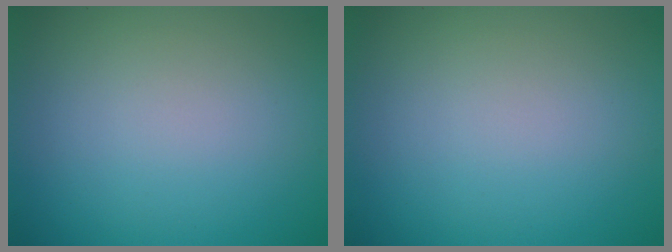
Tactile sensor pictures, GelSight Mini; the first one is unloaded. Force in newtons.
{"total": 0.0}